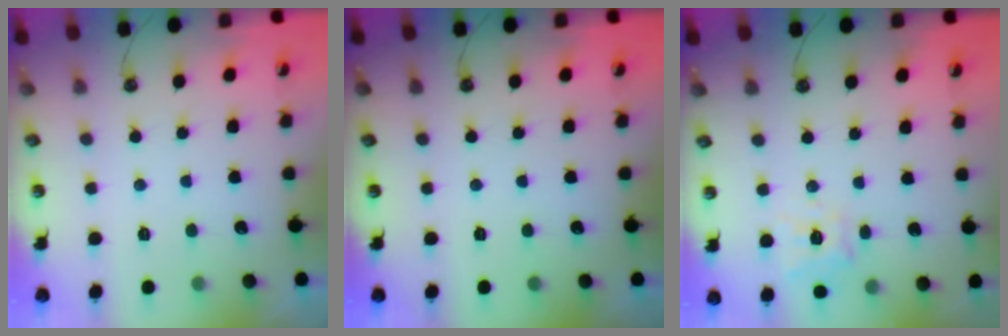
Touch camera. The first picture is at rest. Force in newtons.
{"total": 0.0}
{"total": 12.3, "press": 12.2, "slide": 1.3}